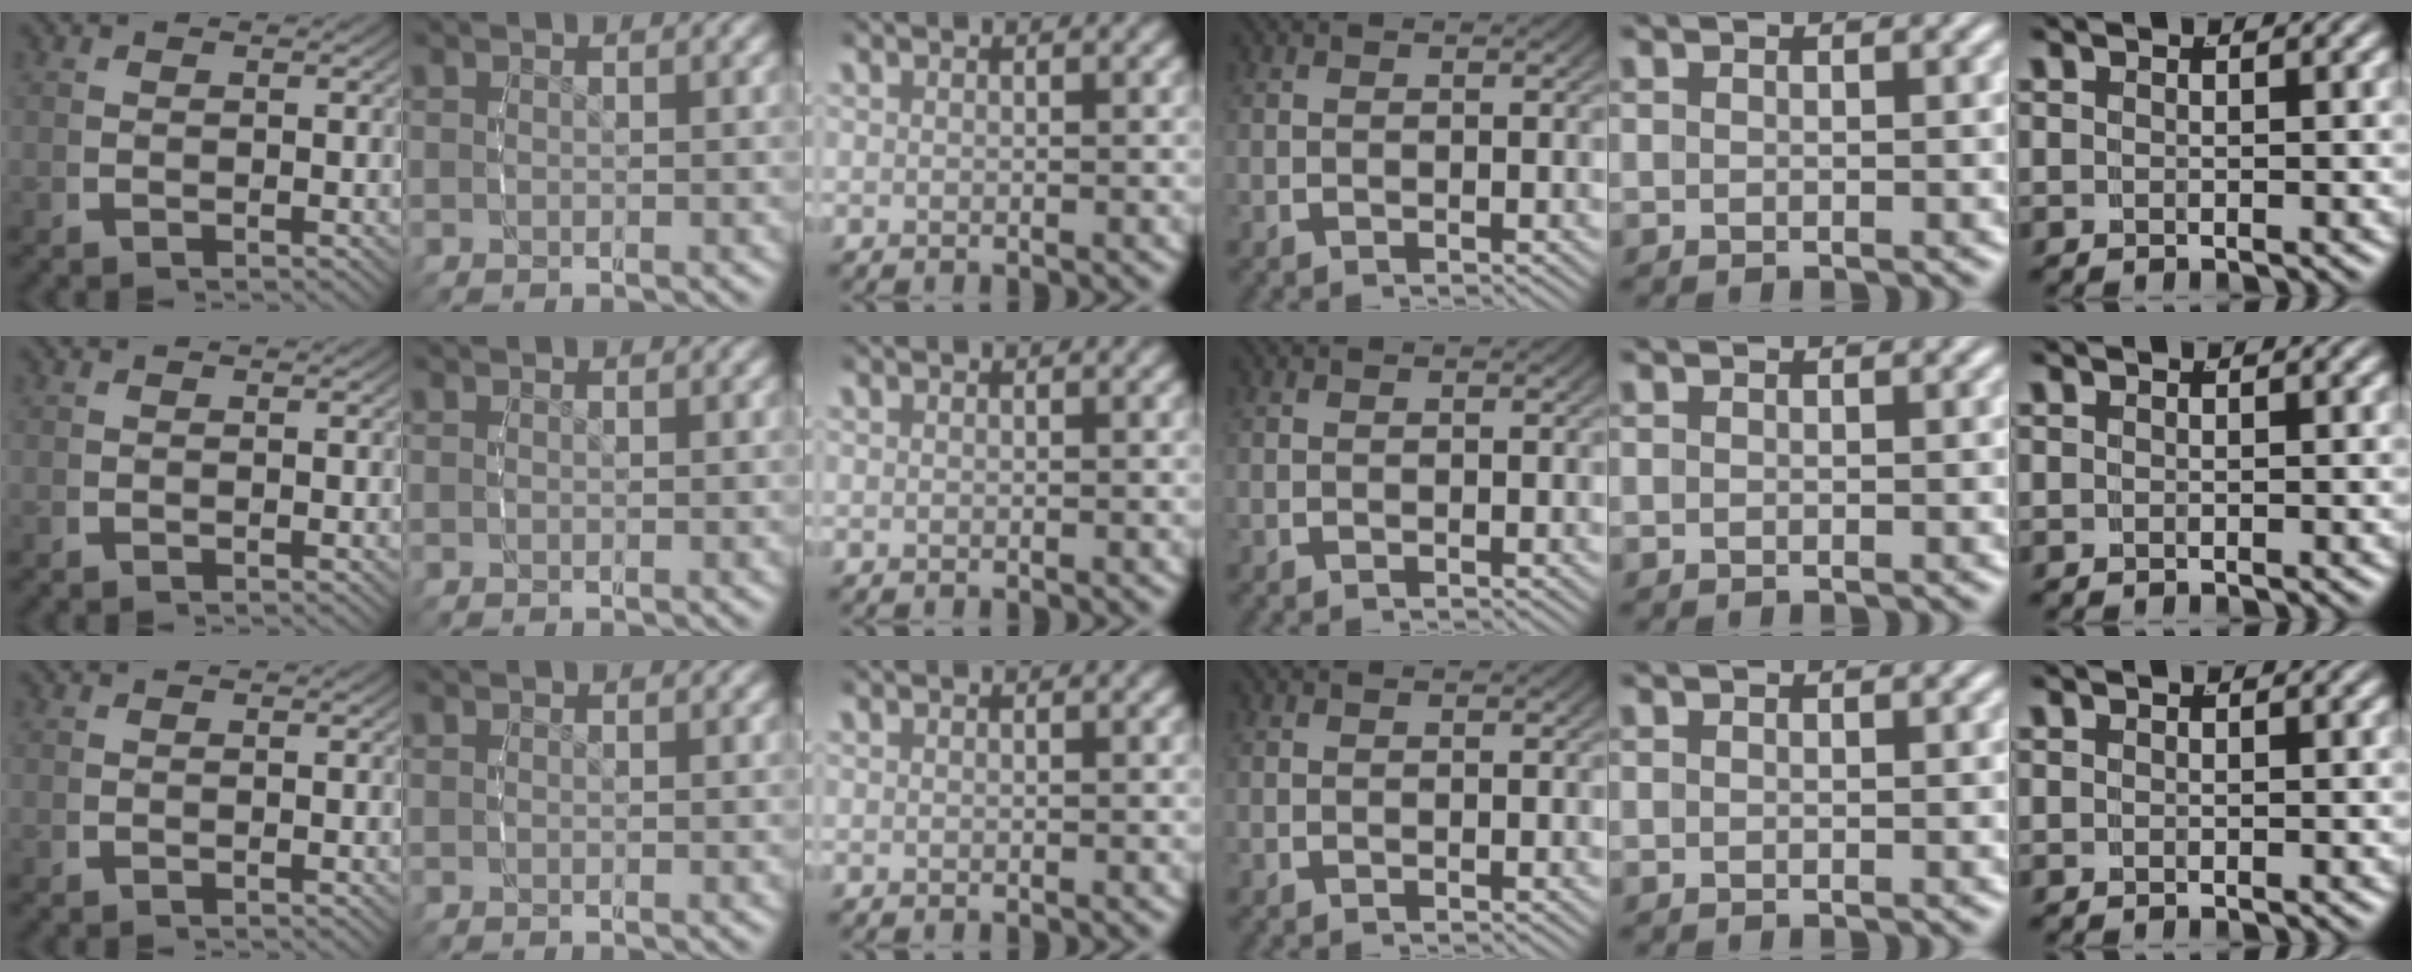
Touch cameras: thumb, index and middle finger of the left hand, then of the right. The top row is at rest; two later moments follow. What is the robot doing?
{"motion": "reach", "object": "router"}